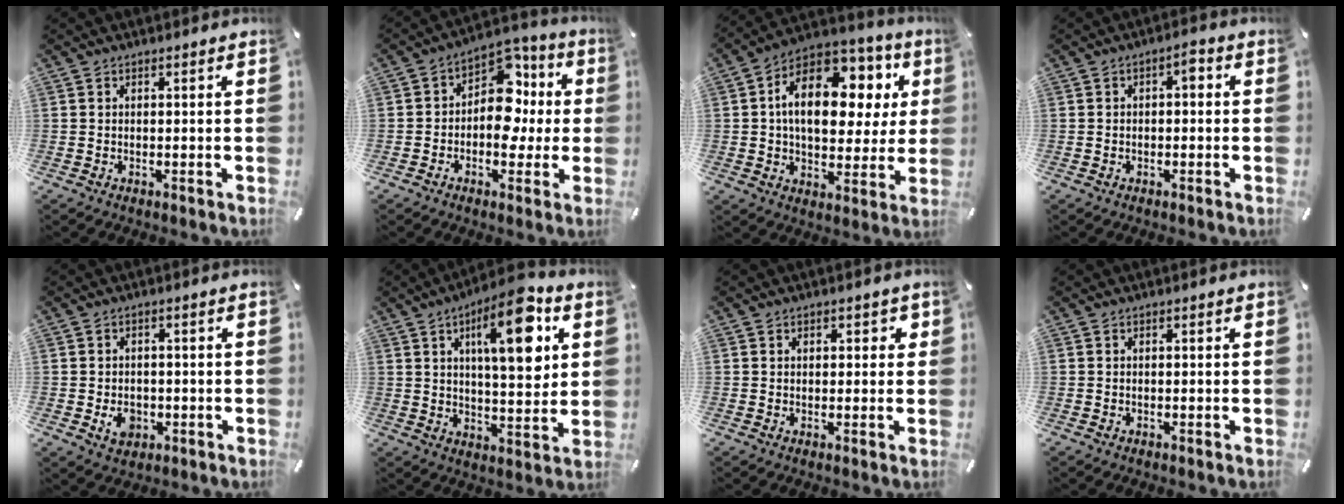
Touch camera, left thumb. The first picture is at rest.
{"total": 13.5, "force": [-0.1, 9.6, 9.5], "torque": [-0.130, -0.004, -0.002]}
{"total": 18.5, "force": [5.1, 11.8, 13.3], "torque": [-0.210, -0.017, 0.087]}
{"total": 2.9, "force": [-0.7, 1.5, 2.4], "torque": [-0.037, 0.012, -0.019]}
{"total": 4.5, "force": [-1.2, 3.7, 2.3], "torque": [-0.029, -0.003, -0.021]}
{"total": 17.2, "force": [7.2, 6.6, 14.1], "torque": [-0.201, -0.025, 0.107]}
{"total": 1.5, "force": [0.4, 1.1, 0.9], "torque": [-0.002, 0.000, 0.001]}
{"total": 0.0}